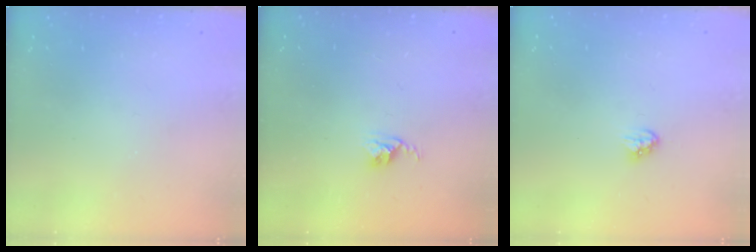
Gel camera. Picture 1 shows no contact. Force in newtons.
{"total": 2.8, "press": 2.7, "slide": 0.4}
{"total": 3.5, "press": 3.5, "slide": 0.2}